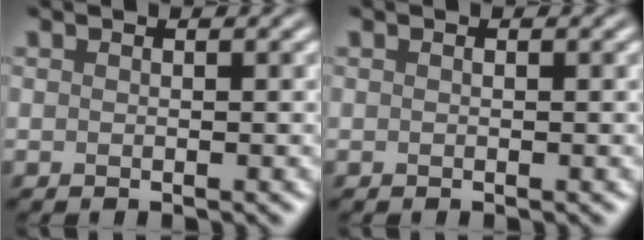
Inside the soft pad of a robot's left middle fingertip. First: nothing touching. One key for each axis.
{"total": 0.0}